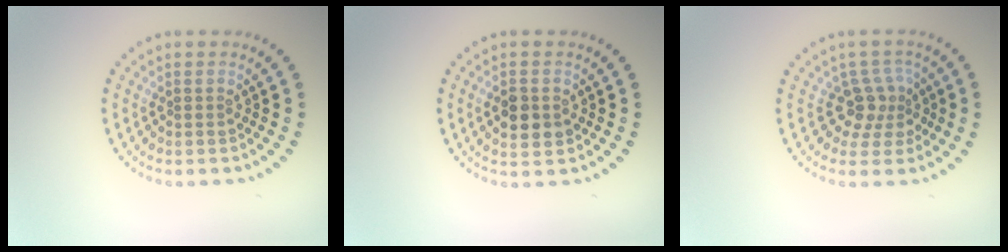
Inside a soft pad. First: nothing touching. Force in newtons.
{"total": 3.0, "press": 3.0, "slide": 0.1}
{"total": 3.0, "press": 2.4, "slide": 1.8}